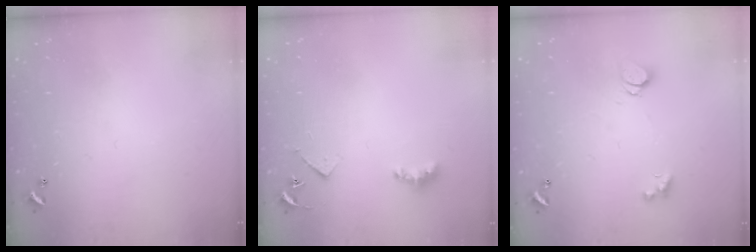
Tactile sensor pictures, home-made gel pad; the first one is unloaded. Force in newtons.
{"total": 4.5, "press": 4.4, "slide": 0.7}
{"total": 1.6, "press": 1.6, "slide": 0.2}